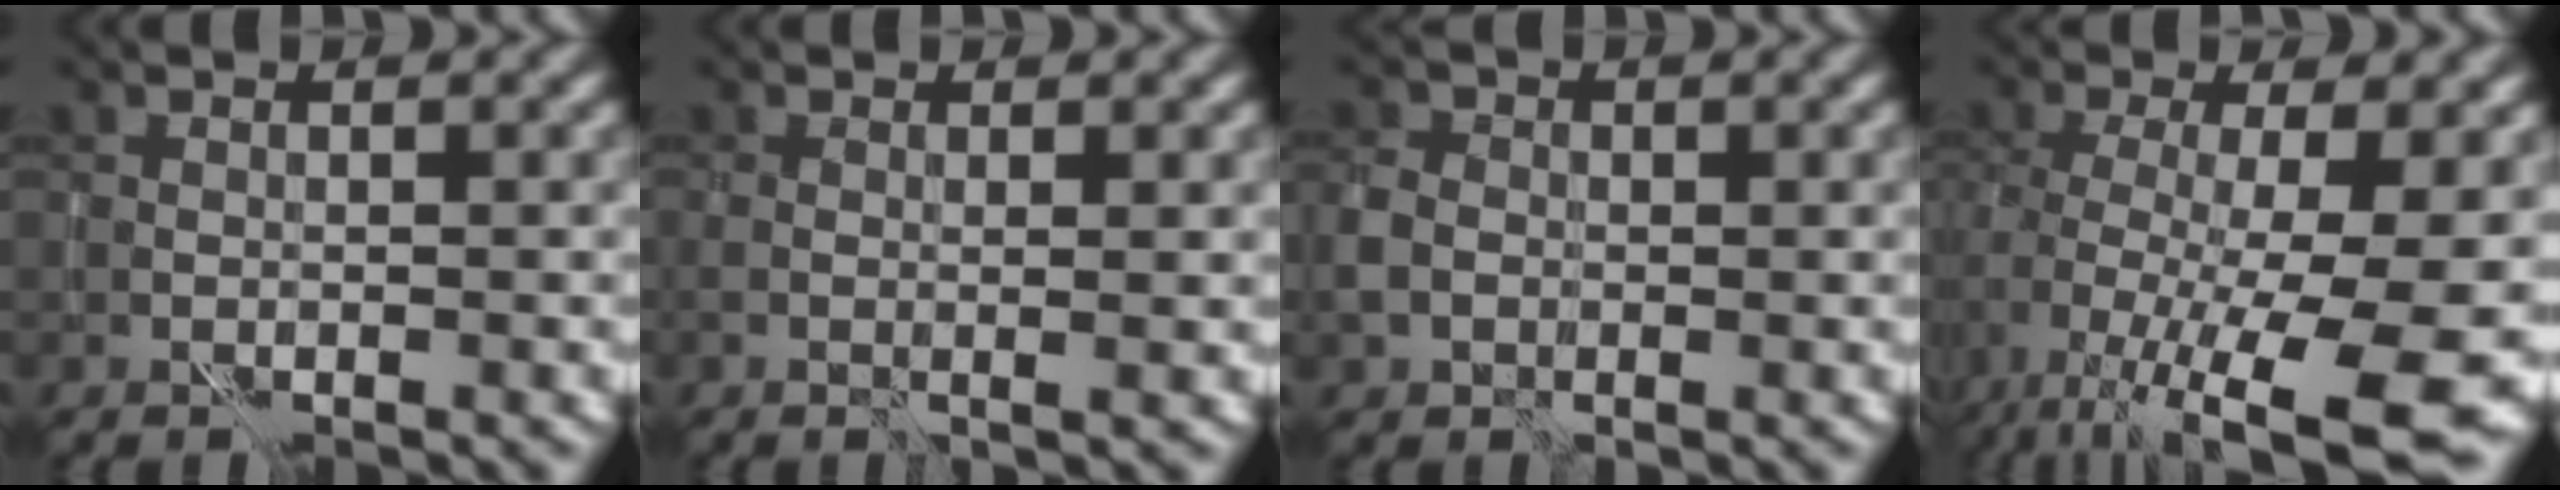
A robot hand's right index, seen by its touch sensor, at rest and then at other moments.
{"total": 1.6, "force": [0.2, 0.3, 1.5], "torque": [-0.023, -0.002, 0.004]}
{"total": 3.1, "force": [-0.6, 2.6, 1.6], "torque": [-0.040, 0.000, -0.015]}
{"total": 13.7, "force": [-5.0, 4.6, 11.8], "torque": [-0.221, -0.014, -0.069]}